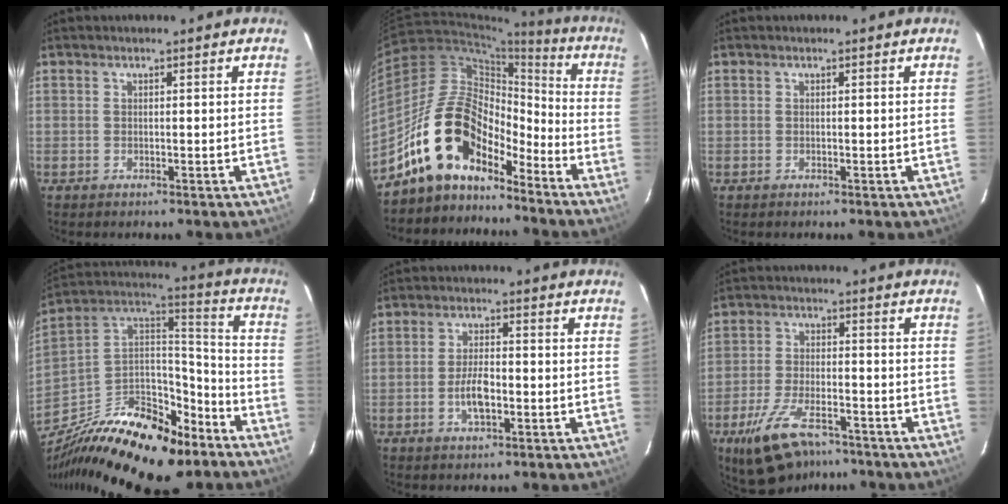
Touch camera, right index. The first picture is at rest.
{"total": 15.5, "force": [-11.9, 7.4, 6.7], "torque": [-0.122, 0.027, -0.215]}
{"total": 0.0}
{"total": 31.6, "force": [-21.4, 14.1, 18.4], "torque": [-0.363, -0.006, -0.333]}
{"total": 5.3, "force": [-1.7, 2.3, 4.5], "torque": [-0.091, 0.002, -0.028]}
{"total": 12.3, "force": [-8.6, 5.0, 7.2], "torque": [-0.159, -0.019, -0.152]}